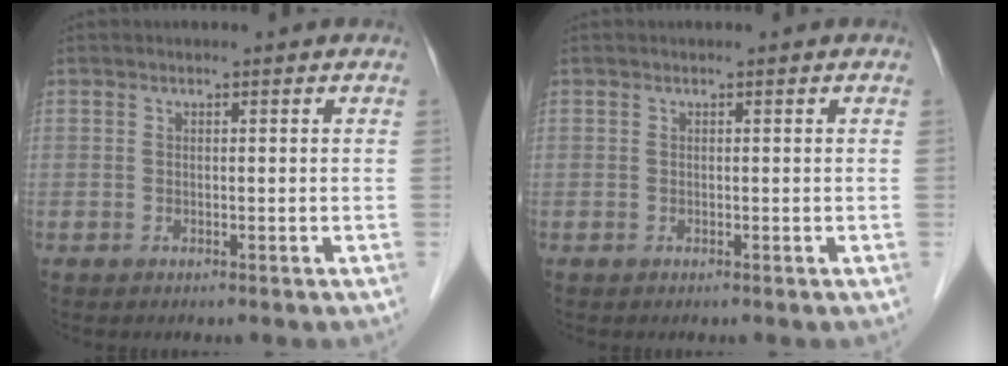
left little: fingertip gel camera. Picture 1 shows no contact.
{"total": 0.0}